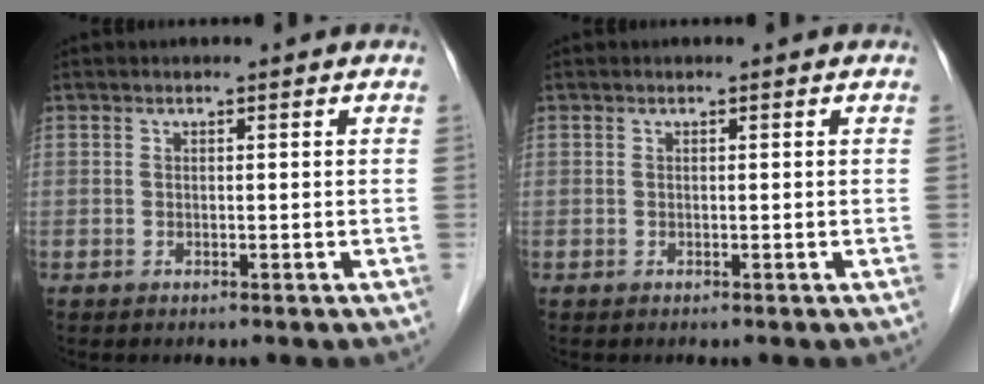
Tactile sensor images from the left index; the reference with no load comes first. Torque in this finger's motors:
{"motor_torque": [0.01, -0.01, 0.01, 0.00]}